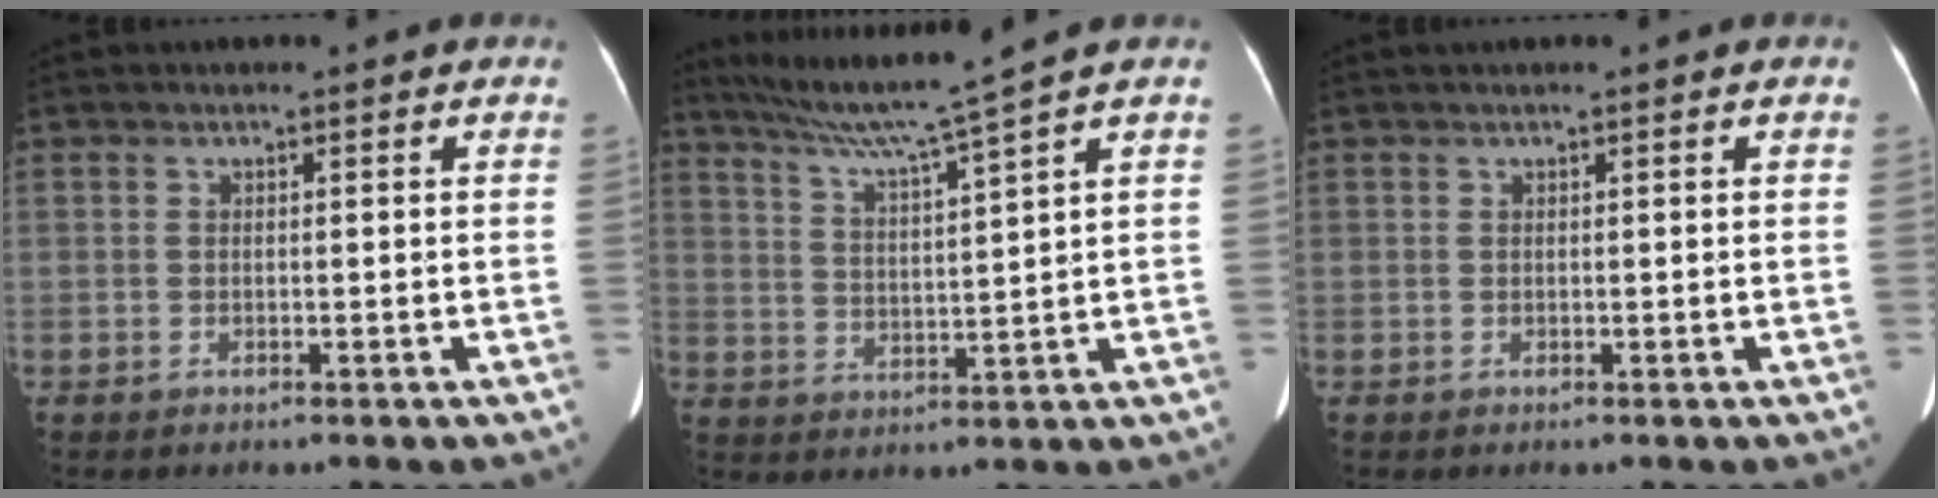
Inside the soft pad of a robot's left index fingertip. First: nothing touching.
{"total": 10.0, "force": [8.0, -2.8, 5.2], "torque": [-0.093, -0.006, 0.144]}
{"total": 1.0, "force": [0.8, -0.1, 0.6], "torque": [-0.009, 0.017, 0.017]}